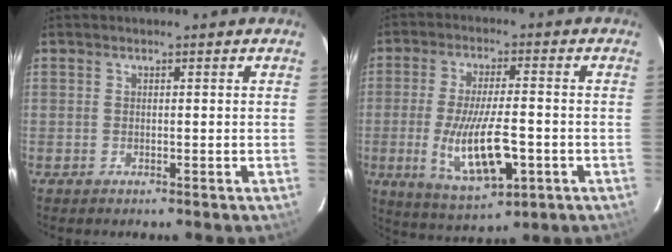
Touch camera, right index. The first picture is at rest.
{"total": 13.8, "force": [-3.7, 4.2, 12.6], "torque": [-0.245, -0.024, -0.052]}